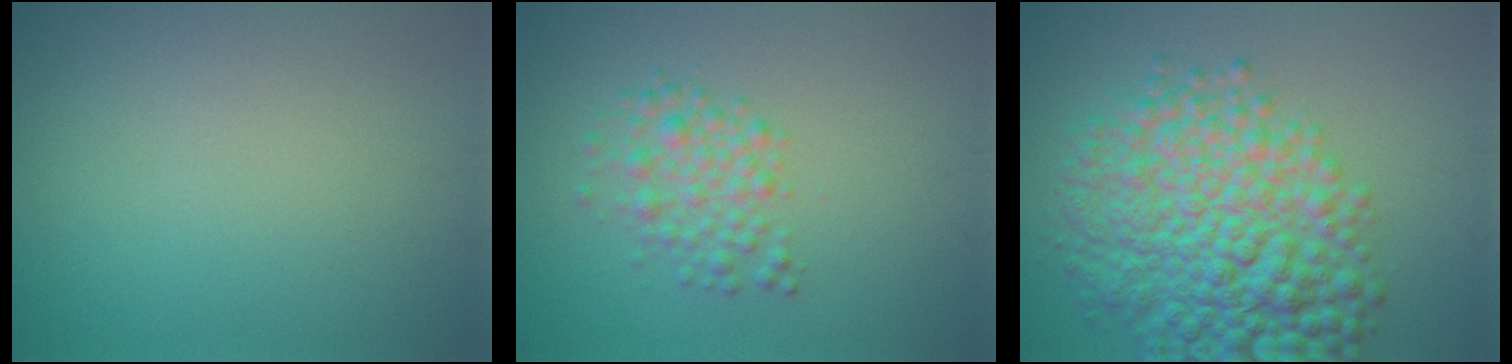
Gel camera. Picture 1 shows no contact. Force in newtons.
{"total": 2.7, "press": 2.7, "slide": 0.1}
{"total": 9.5, "press": 9.5, "slide": 0.2}